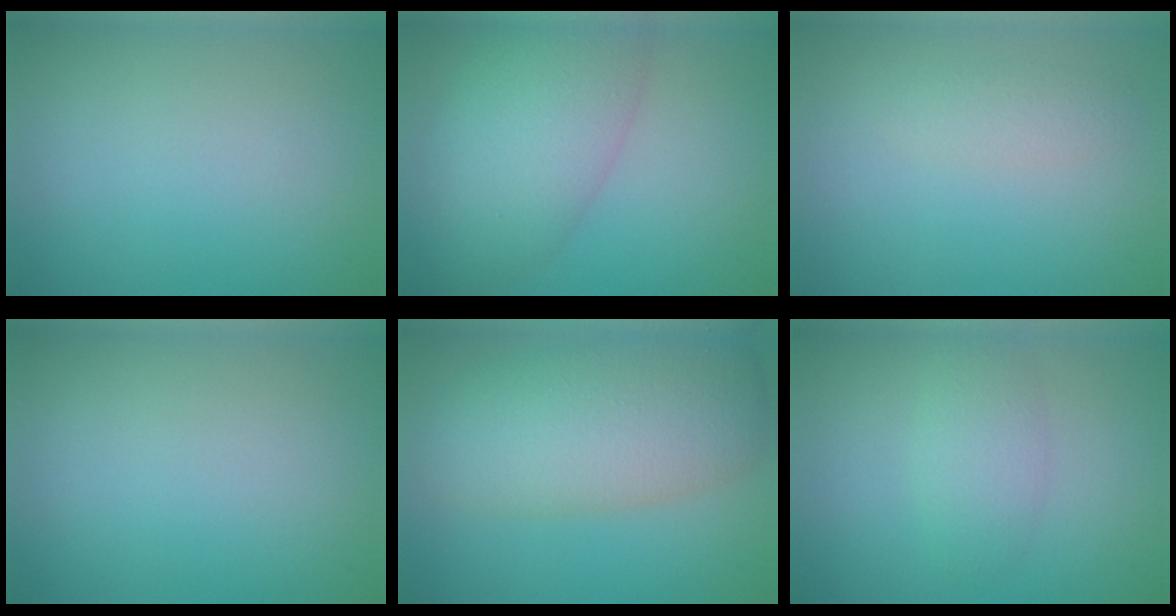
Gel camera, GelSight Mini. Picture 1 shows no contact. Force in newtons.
{"total": 7.7, "press": 7.7, "slide": 0.1}
{"total": 1.4, "press": 1.4, "slide": 0.1}
{"total": 0.0}
{"total": 8.9, "press": 8.9, "slide": 0.2}
{"total": 2.4, "press": 2.4, "slide": 0.1}